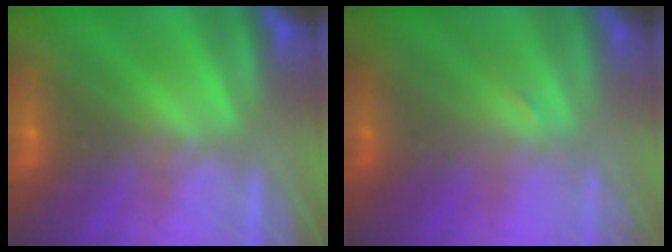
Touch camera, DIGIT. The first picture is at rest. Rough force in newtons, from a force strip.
{"total": 1.1}